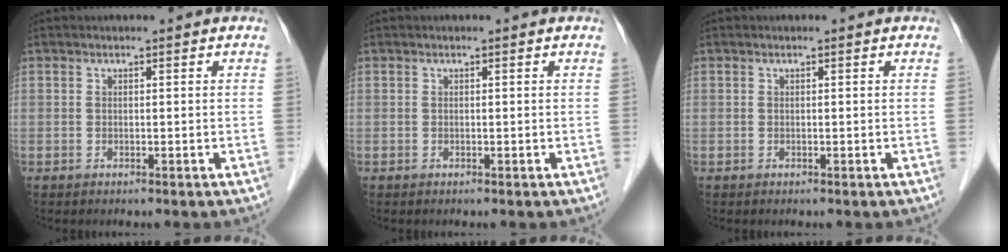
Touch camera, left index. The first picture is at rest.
{"total": 0.0}
{"total": 0.0}